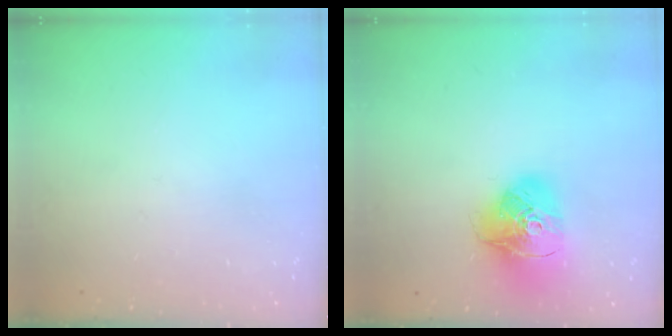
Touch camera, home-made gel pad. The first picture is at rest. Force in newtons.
{"total": 16.7, "press": 16.6, "slide": 2.2}